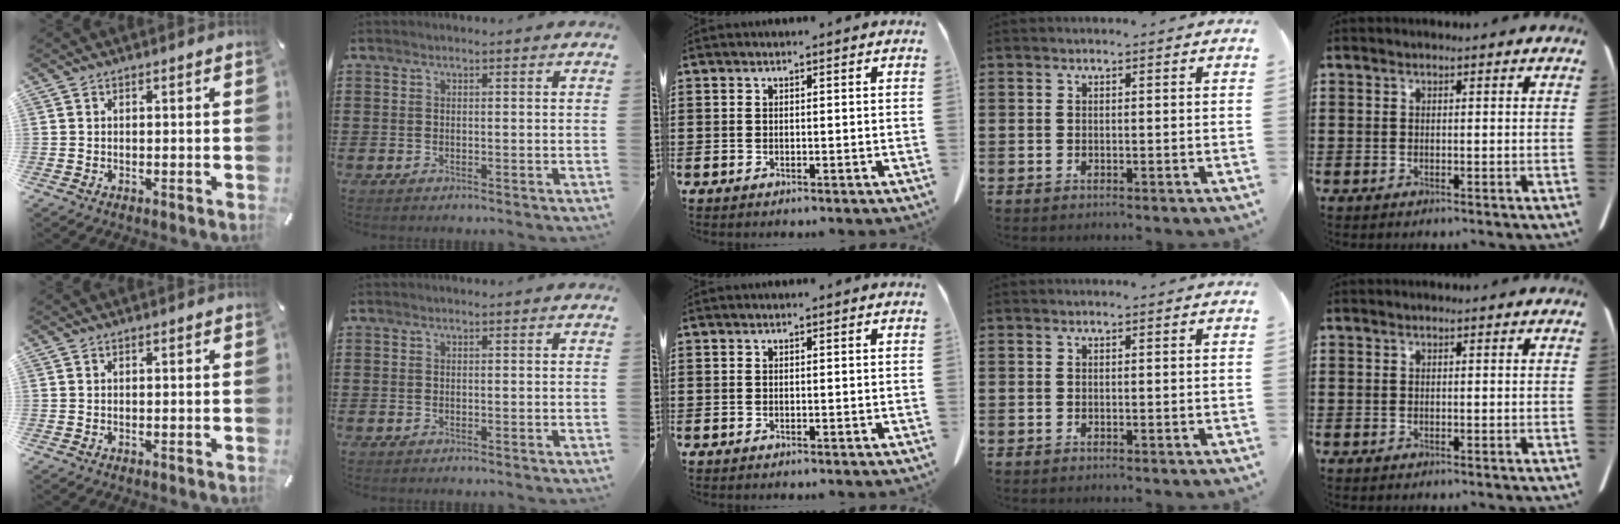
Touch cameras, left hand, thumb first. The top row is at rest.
{}